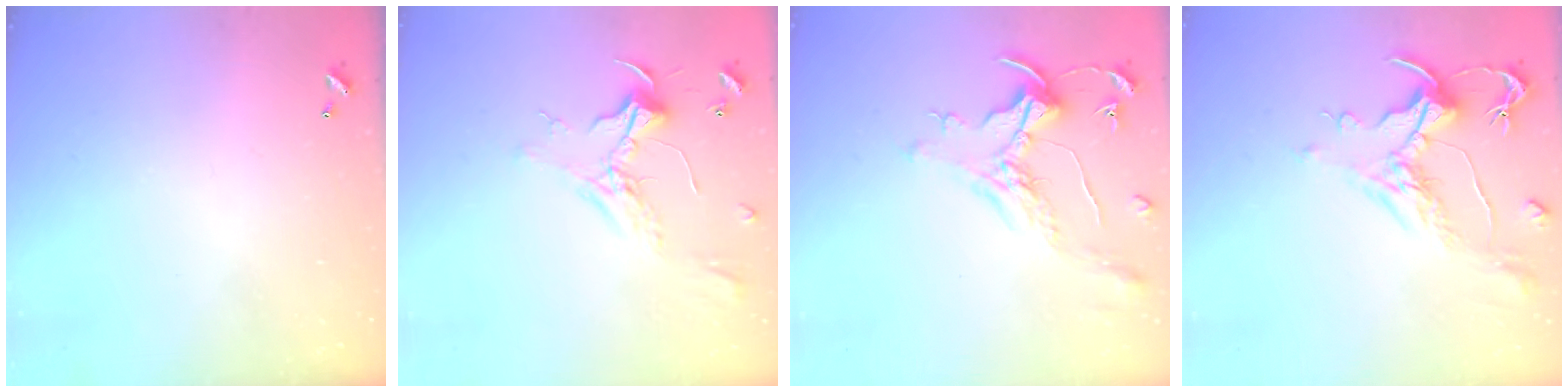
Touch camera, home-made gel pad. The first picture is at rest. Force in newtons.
{"total": 2.3, "press": 2.2, "slide": 0.9}
{"total": 1.5, "press": 1.3, "slide": 0.7}
{"total": 1.6, "press": 0.6, "slide": 1.4}